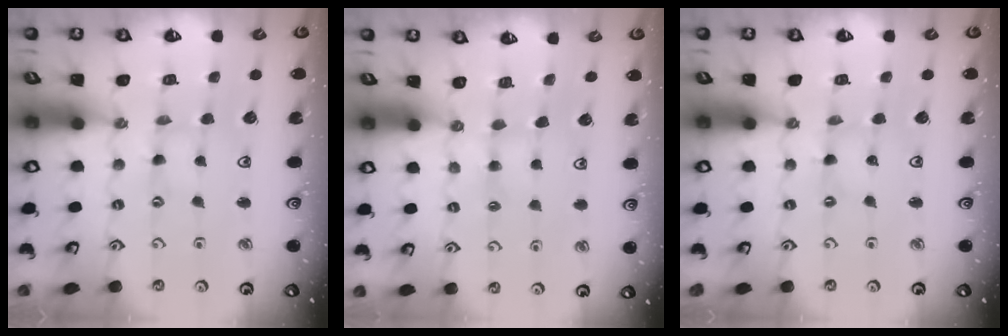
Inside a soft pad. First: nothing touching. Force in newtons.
{"total": 2.1, "press": 2.1, "slide": 0.4}
{"total": 0.0}